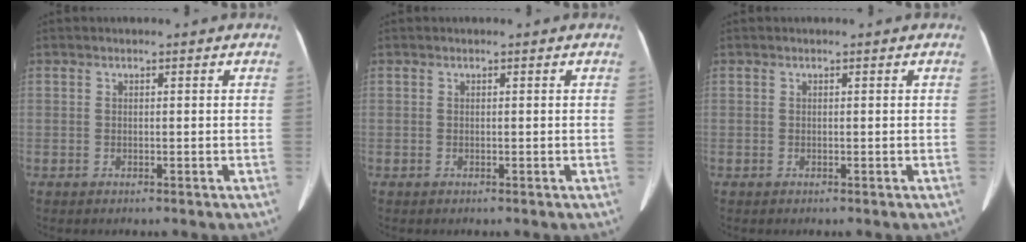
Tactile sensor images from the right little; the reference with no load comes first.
{"total": 0.0}
{"total": 0.0}